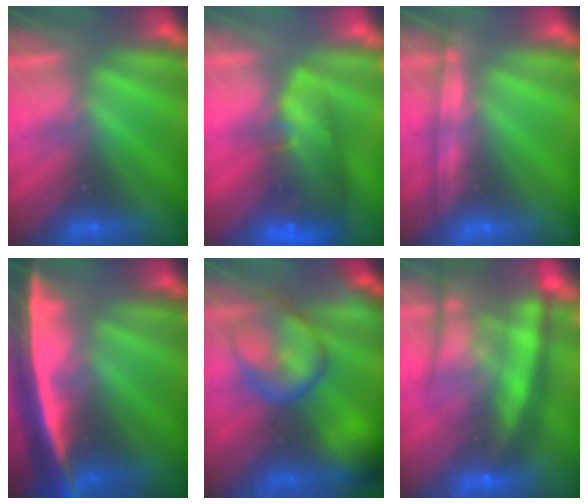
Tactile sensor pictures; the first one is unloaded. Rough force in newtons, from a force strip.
{"total": 11.6}
{"total": 1.2}
{"total": 7.0}
{"total": 8.3}
{"total": 5.7}